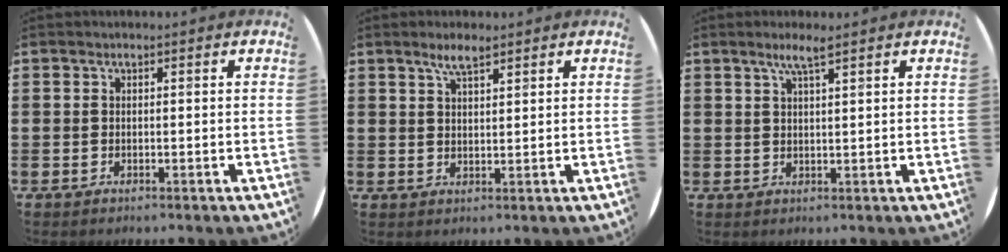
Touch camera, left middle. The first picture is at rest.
{"total": 3.2, "force": [2.6, 1.2, 1.6], "torque": [-0.035, 0.006, 0.047]}
{"total": 3.1, "force": [2.2, 0.1, 2.1], "torque": [-0.044, 0.003, 0.038]}